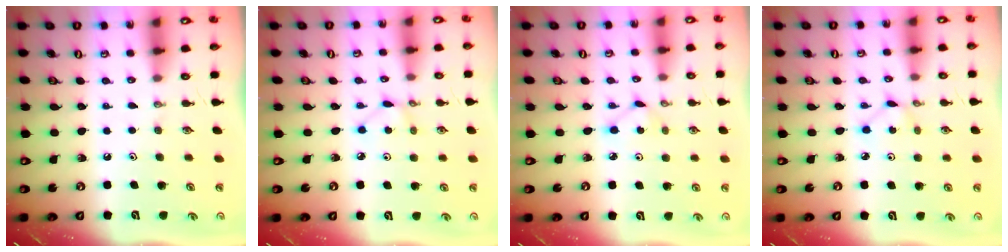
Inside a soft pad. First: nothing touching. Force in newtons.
{"total": 2.2, "press": 2.2, "slide": 0.3}
{"total": 2.8, "press": 2.7, "slide": 0.3}
{"total": 1.5, "press": 1.5, "slide": 0.2}